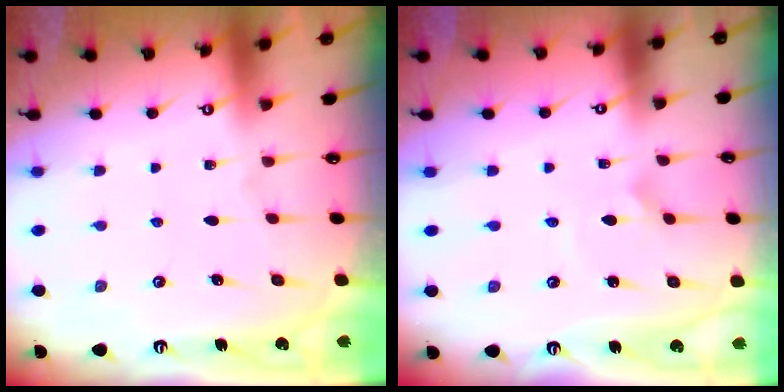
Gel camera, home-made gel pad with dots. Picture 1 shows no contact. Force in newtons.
{"total": 1.5, "press": 1.5, "slide": 0.0}